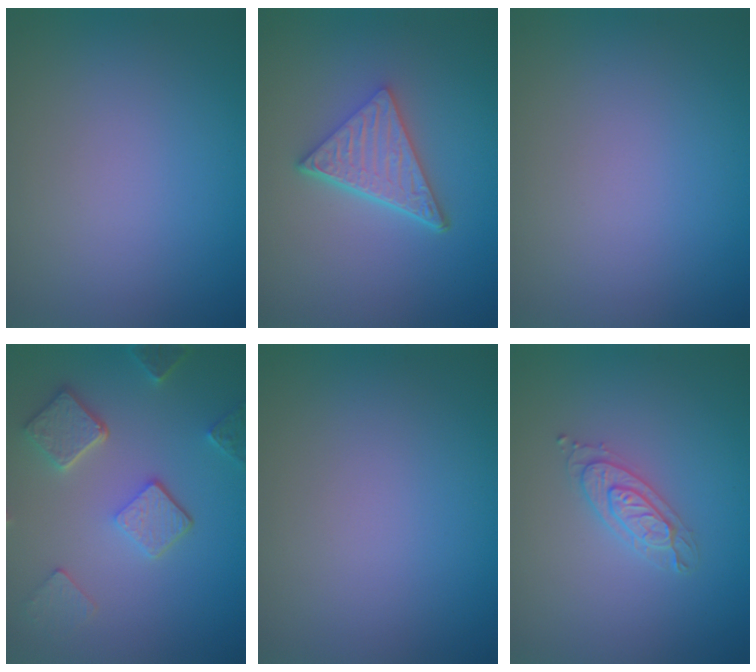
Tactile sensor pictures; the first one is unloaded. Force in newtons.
{"total": 5.3, "press": 3.7, "slide": 3.8}
{"total": 0.0}
{"total": 5.1, "press": 3.9, "slide": 3.2}
{"total": 0.0}
{"total": 2.2, "press": 2.2, "slide": 0.3}